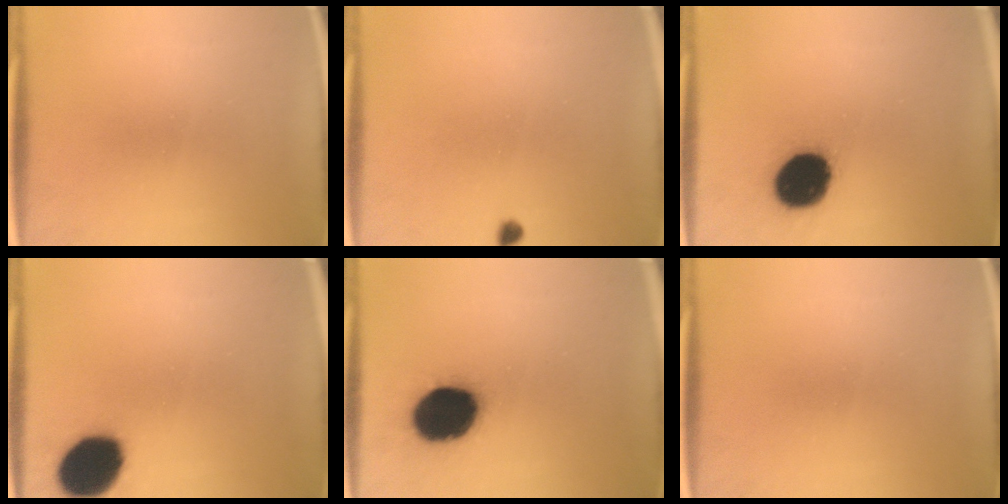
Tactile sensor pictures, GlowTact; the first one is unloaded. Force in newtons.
{"total": 1.2}
{"total": 16.8}
{"total": 15.1}
{"total": 18.7}
{"total": 0.0}